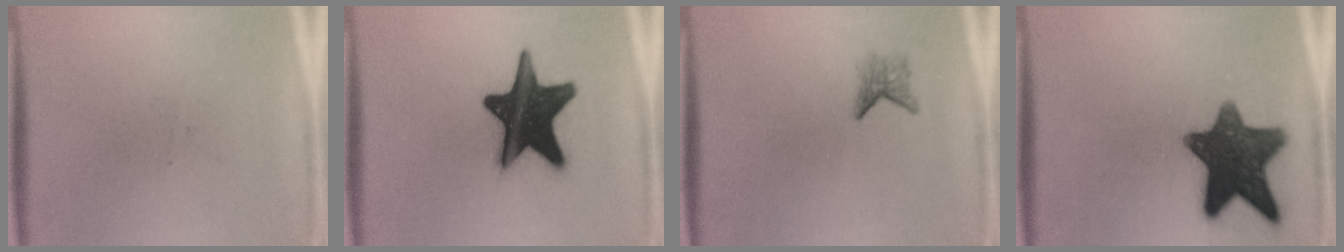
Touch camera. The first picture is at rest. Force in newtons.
{"total": 19.8}
{"total": 1.6}
{"total": 13.9}